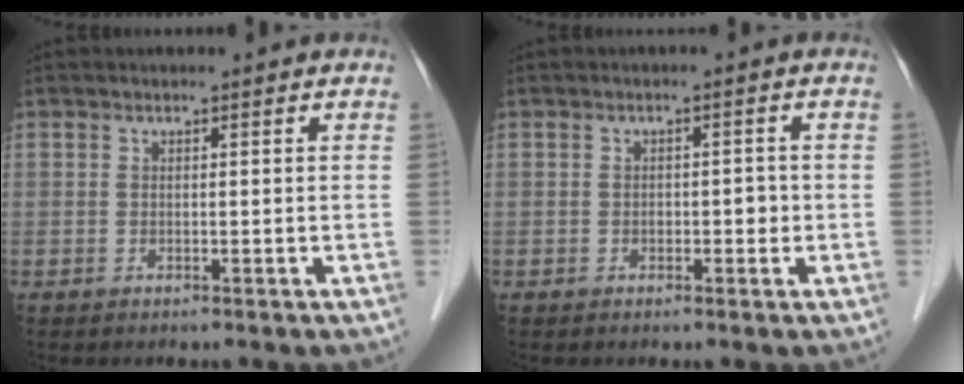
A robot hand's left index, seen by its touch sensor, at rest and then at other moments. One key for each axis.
{"total": 1.6, "fx": -0.4, "fy": 1.0, "fz": 1.2, "tx": -0.015, "ty": 0.005, "tz": -0.005}